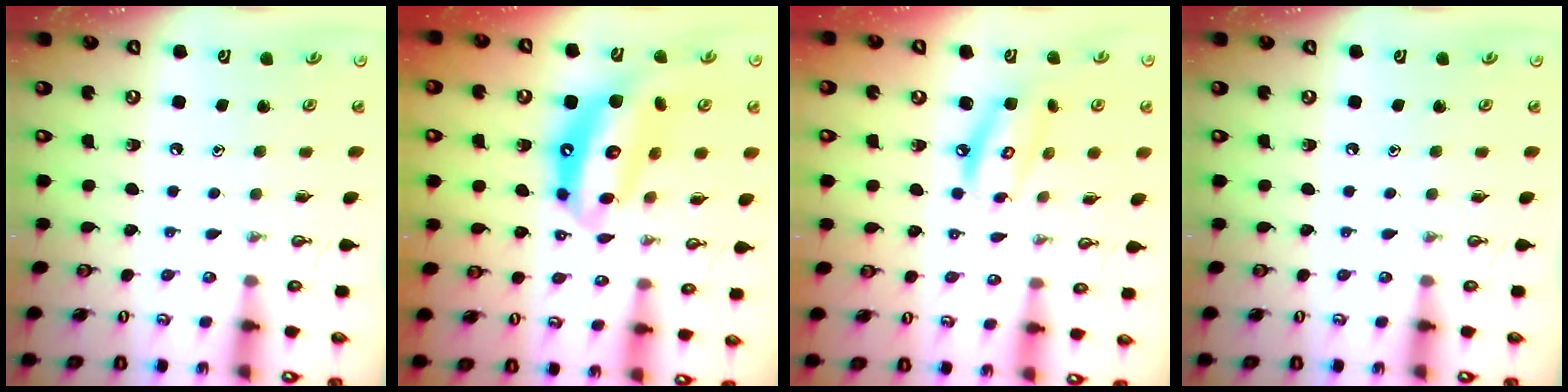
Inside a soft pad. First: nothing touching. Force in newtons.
{"total": 14.9, "press": 14.9, "slide": 1.2}
{"total": 8.7, "press": 8.7, "slide": 0.8}
{"total": 0.0}